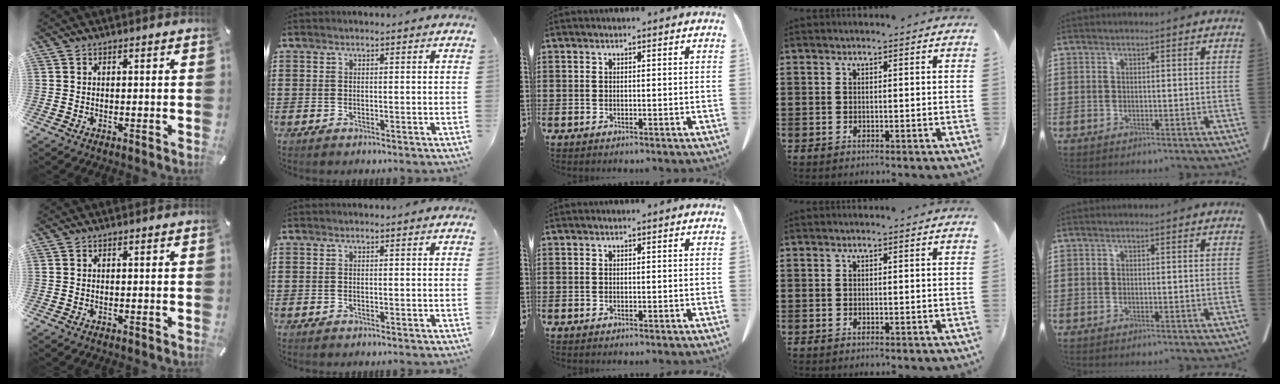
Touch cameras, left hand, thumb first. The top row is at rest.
{}